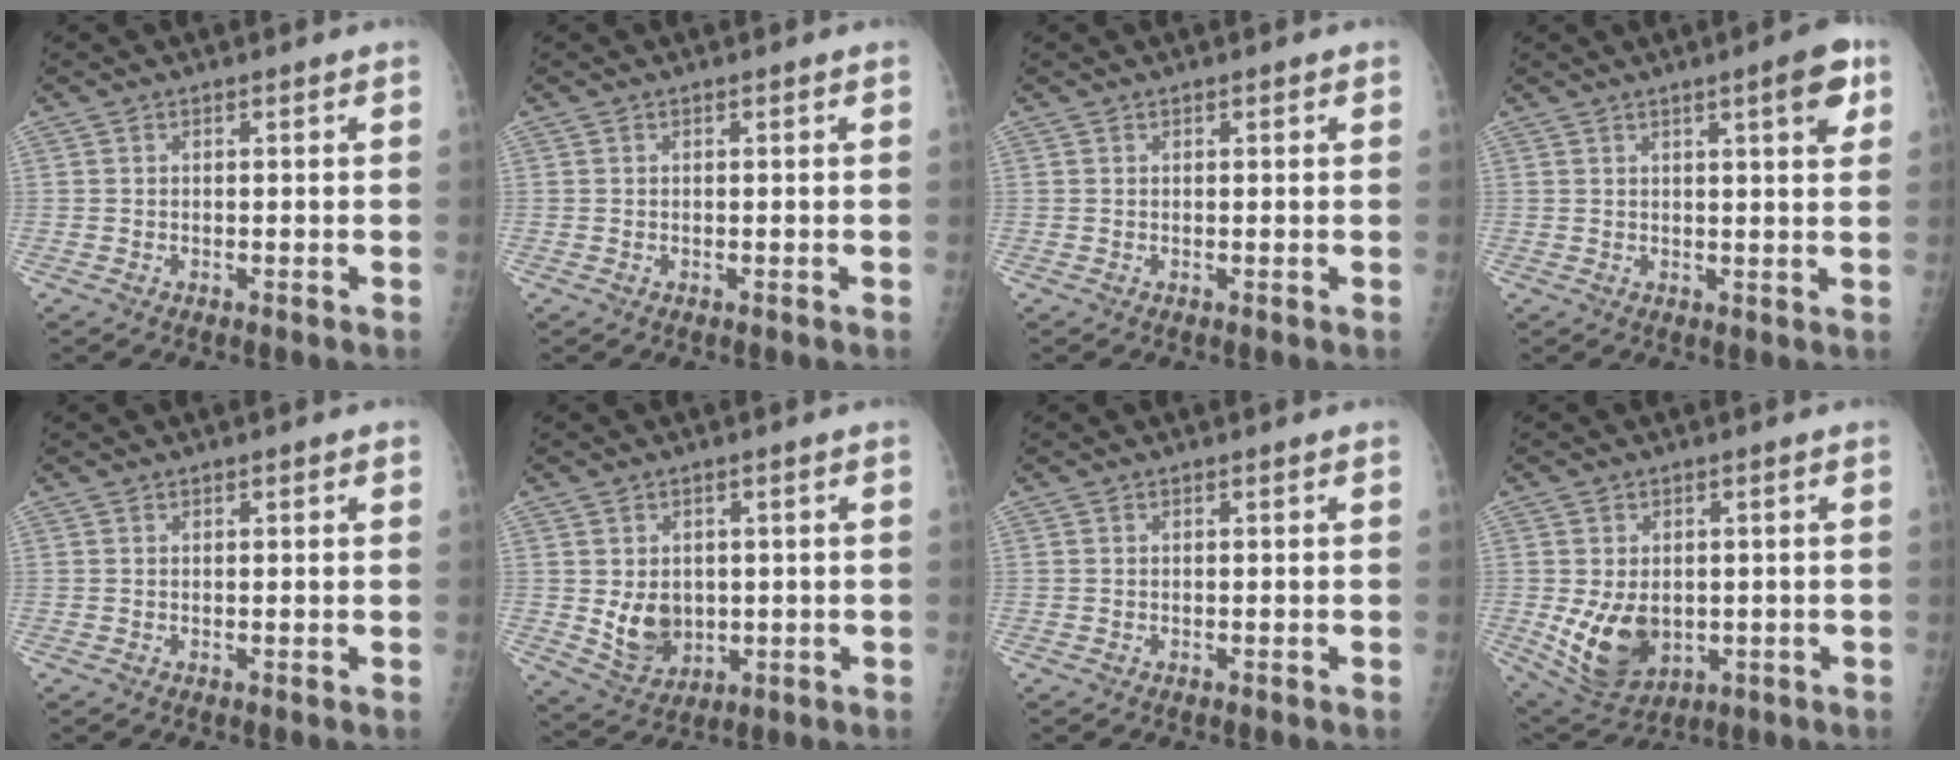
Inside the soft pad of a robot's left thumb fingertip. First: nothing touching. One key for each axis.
{"total": 0.0}
{"total": 0.7, "fx": 0.4, "fy": 0.3, "fz": 0.5, "tx": -0.004, "ty": 0.001, "tz": 0.003}
{"total": 6.5, "fx": 3.1, "fy": 1.2, "fz": 5.5, "tx": -0.065, "ty": -0.010, "tz": 0.038}
{"total": 1.2, "fx": 0.6, "fy": 0.5, "fz": 0.9, "tx": -0.008, "ty": 0.001, "tz": 0.006}
{"total": 7.4, "fx": 0.1, "fy": 5.9, "fz": 4.4, "tx": -0.048, "ty": -0.012, "tz": 0.022}
{"total": 0.0}
{"total": 10.4, "fx": -1.2, "fy": 7.4, "fz": 7.3, "tx": -0.107, "ty": -0.011, "tz": 0.003}